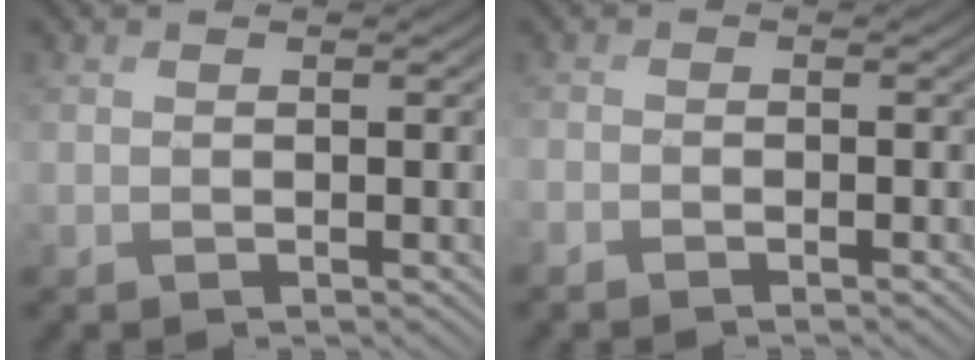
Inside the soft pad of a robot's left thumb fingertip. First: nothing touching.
{"total": 1.4, "force": [-1.3, 0.3, 0.5], "torque": [-0.010, -0.005, -0.027]}